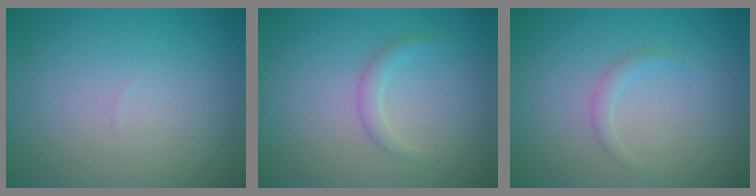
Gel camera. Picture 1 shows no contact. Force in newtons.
{"total": 0.9, "press": 0.9, "slide": 0.0}
{"total": 1.0, "press": 1.0, "slide": 0.1}